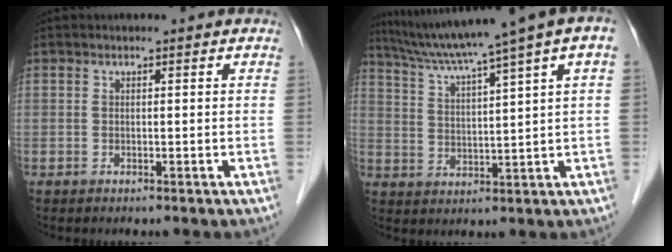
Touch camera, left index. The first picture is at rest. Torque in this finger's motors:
{"motor_torque": [0.69, -0.77, 0.91, 0.21]}